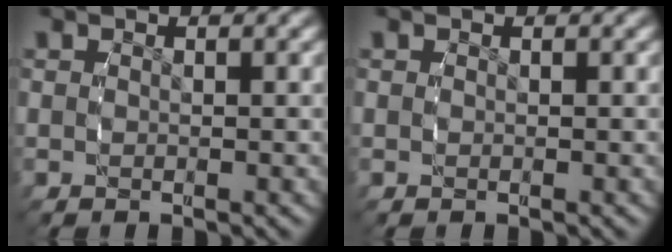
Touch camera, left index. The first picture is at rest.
{"total": 0.0}